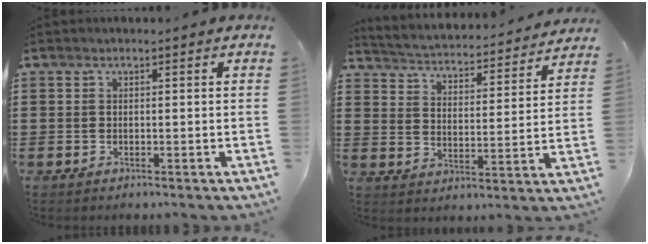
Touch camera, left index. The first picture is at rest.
{"total": 3.0, "force": [3.0, -0.2, 0.0], "torque": [-0.023, -0.035, 0.042]}